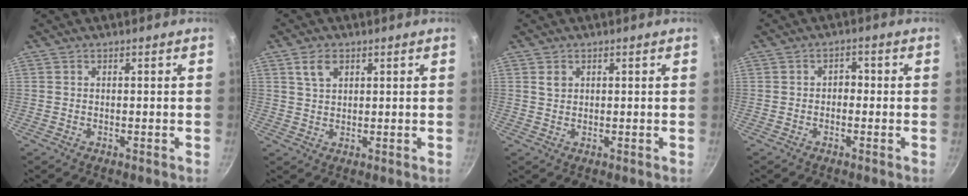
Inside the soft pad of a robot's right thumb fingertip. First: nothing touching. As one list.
[{"total": 3.9, "force": [1.8, 2.7, 2.2], "torque": [-0.028, 0.000, 0.038]}, {"total": 1.7, "force": [0.7, 1.3, 0.8], "torque": [-0.012, -0.001, 0.013]}, {"total": 2.1, "force": [-0.5, 1.6, 1.3], "torque": [-0.009, 0.008, -0.012]}]